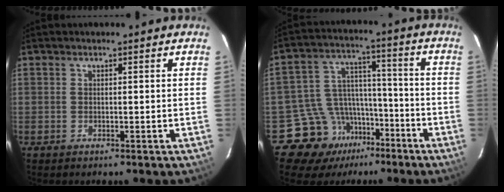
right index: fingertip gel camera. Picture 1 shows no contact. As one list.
[{"total": 11.9, "force": [-8.5, 8.1, 1.5], "torque": [-0.046, 0.053, -0.135]}]